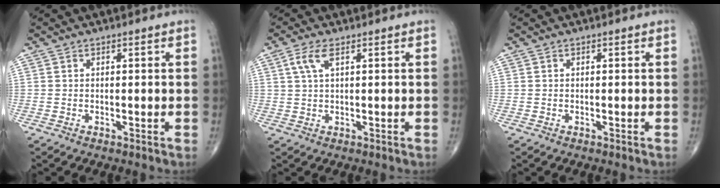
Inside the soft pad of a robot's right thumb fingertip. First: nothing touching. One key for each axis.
{"total": 3.8, "fx": 1.6, "fy": 1.4, "fz": 3.2, "tx": -0.076, "ty": 0.008, "tz": 0.036}
{"total": 0.0}